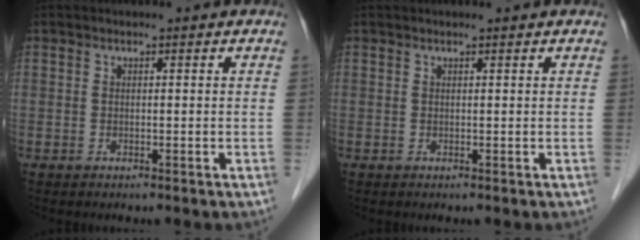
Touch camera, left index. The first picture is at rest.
{"total": 0.7, "force": [0.7, -0.1, 0.2], "torque": [-0.008, 0.002, 0.014]}